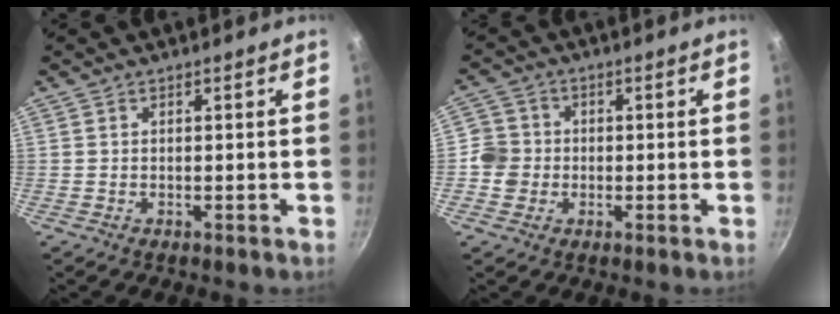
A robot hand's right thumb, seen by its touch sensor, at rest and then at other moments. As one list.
[{"total": 5.3, "force": [-0.7, 5.1, 1.2], "torque": [-0.001, 0.010, -0.021]}]